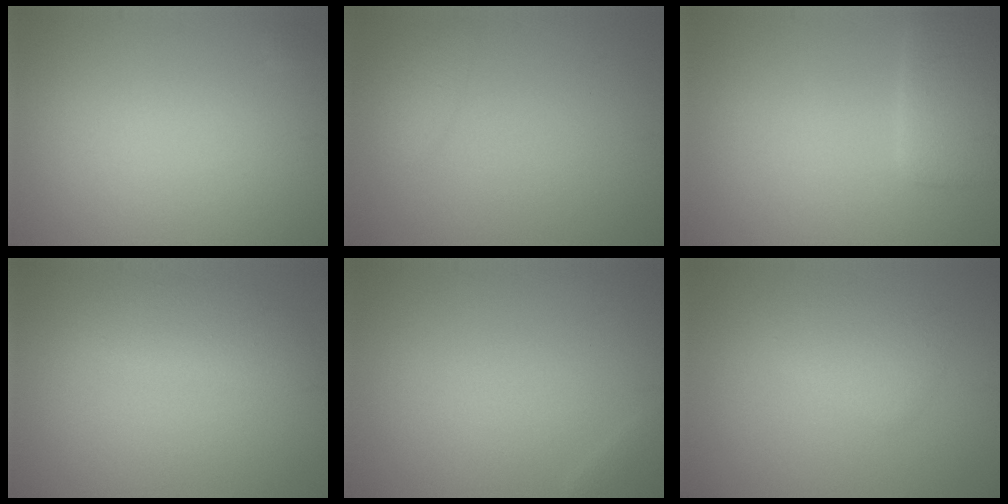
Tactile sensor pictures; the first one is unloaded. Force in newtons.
{"total": 1.3, "press": 1.3, "slide": 0.2}
{"total": 3.7, "press": 3.7, "slide": 0.3}
{"total": 2.3, "press": 2.3, "slide": 0.0}
{"total": 0.8, "press": 0.8, "slide": 0.1}
{"total": 2.3, "press": 2.3, "slide": 0.1}